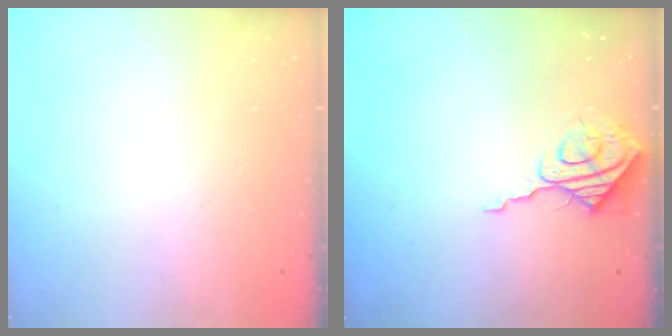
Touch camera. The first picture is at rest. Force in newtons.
{"total": 8.8, "press": 8.8, "slide": 0.6}